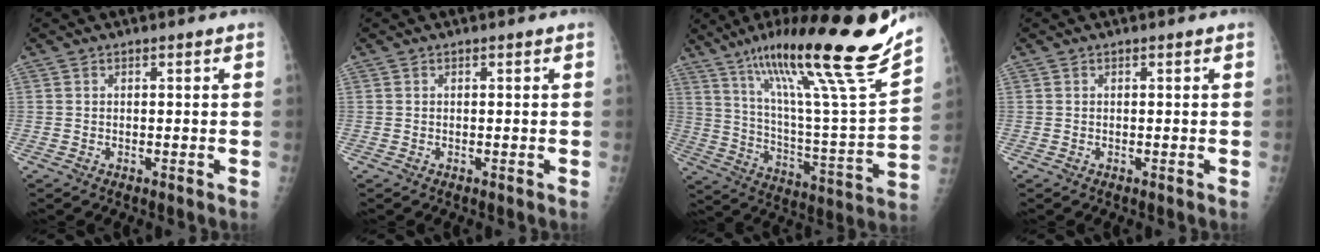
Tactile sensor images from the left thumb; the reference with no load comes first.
{"total": 0.0}
{"total": 27.7, "force": [19.6, 2.0, 19.5], "torque": [-0.290, -0.078, 0.322]}
{"total": 0.0}